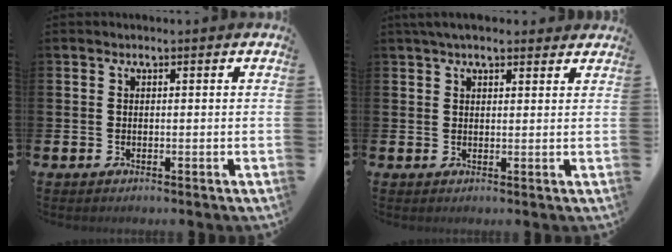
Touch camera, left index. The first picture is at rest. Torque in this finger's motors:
{"motor_torque": [0.87, -1.27, 0.07, 0.03]}